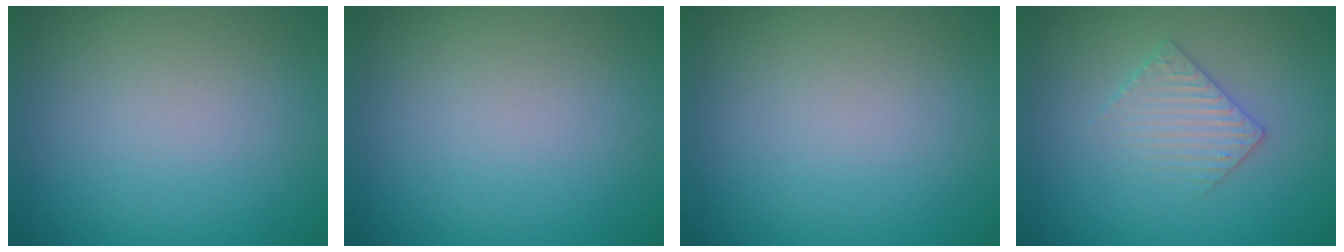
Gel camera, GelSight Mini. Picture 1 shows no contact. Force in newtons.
{"total": 0.0}
{"total": 0.0}
{"total": 2.5, "press": 2.4, "slide": 0.5}